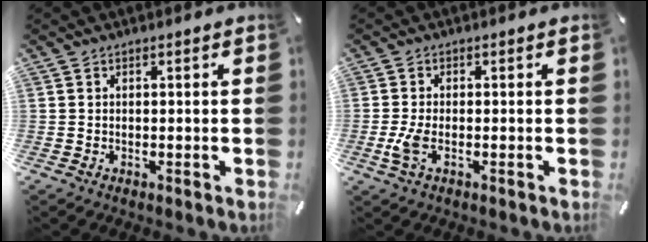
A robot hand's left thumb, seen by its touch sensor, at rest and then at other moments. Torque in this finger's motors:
{"motor_torque": [0.42, 0.49, 0.20, -0.19, 0.02]}